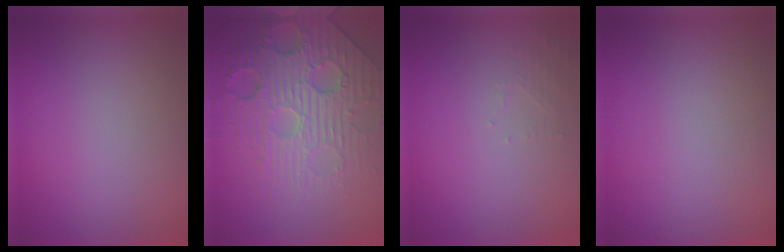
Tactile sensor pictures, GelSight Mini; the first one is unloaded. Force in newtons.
{"total": 7.7, "press": 5.6, "slide": 5.3}
{"total": 1.0, "press": 1.0, "slide": 0.2}
{"total": 0.0}